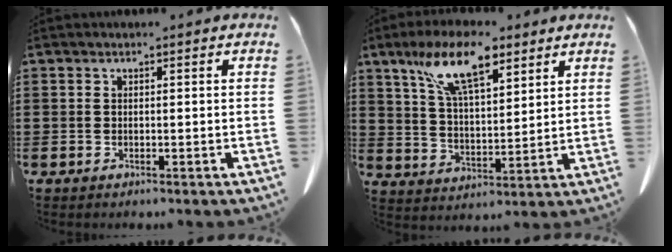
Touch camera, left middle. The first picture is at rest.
{"total": 11.7, "force": [7.7, 4.0, 7.8], "torque": [-0.160, -0.012, 0.139]}